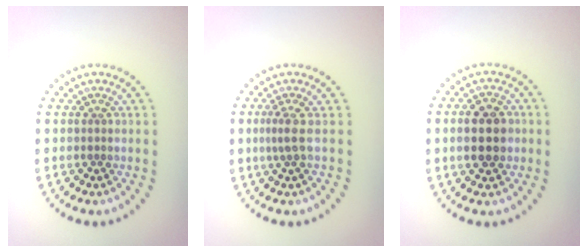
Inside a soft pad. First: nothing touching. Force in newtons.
{"total": 1.6, "press": 1.2, "slide": 1.1}
{"total": 4.3, "press": 4.3, "slide": 0.2}